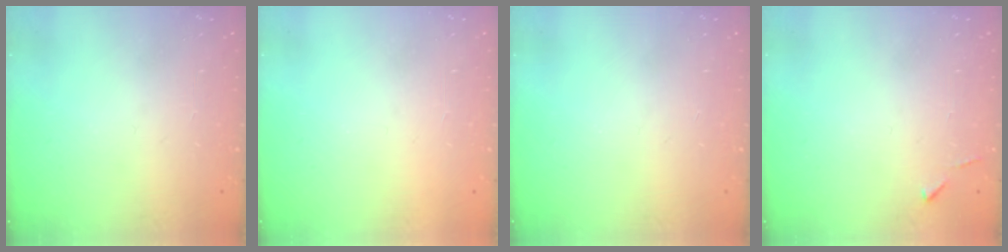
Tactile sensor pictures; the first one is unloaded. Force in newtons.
{"total": 1.5, "press": 1.5, "slide": 0.1}
{"total": 0.0}
{"total": 4.3, "press": 4.3, "slide": 0.6}